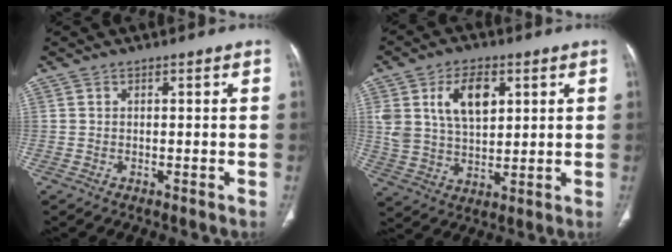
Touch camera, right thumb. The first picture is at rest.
{"total": 11.5, "force": [4.2, 6.9, 8.2], "torque": [-0.130, -0.010, 0.085]}